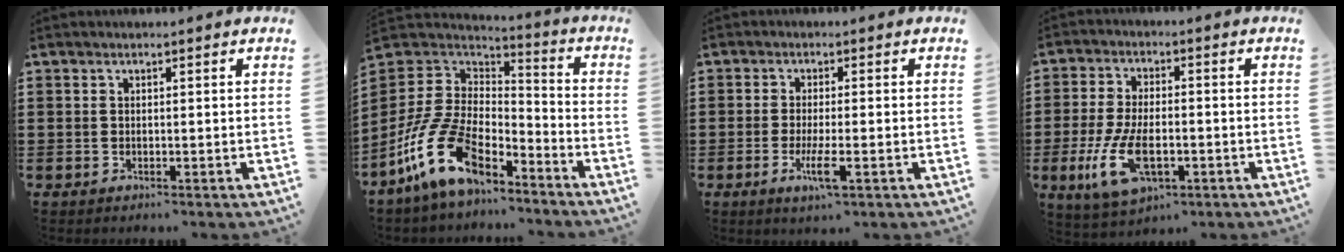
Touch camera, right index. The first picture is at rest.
{"total": 15.2, "force": [-9.5, 6.9, 9.6], "torque": [-0.225, 0.019, -0.182]}
{"total": 4.8, "force": [-1.9, 0.8, 4.4], "torque": [-0.091, -0.014, -0.037]}
{"total": 9.3, "force": [-2.9, 4.5, 7.6], "torque": [-0.178, -0.012, -0.056]}